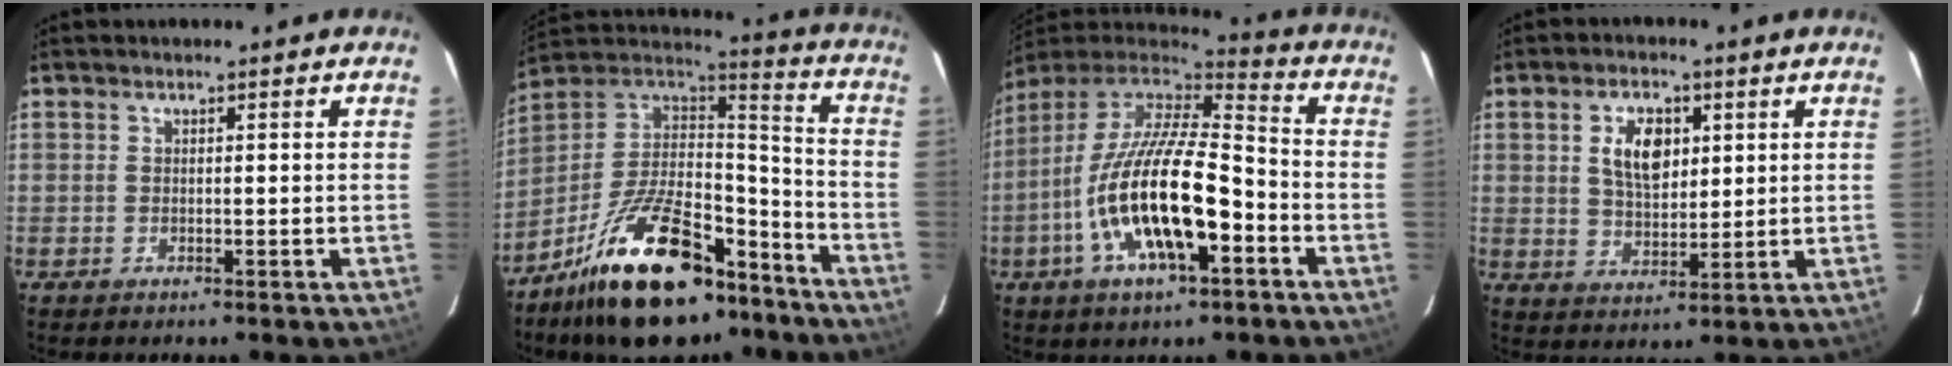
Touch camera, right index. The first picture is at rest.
{"total": 25.0, "force": [-16.1, 11.0, 15.7], "torque": [-0.292, 0.008, -0.251]}
{"total": 21.6, "force": [-7.4, 7.3, 18.9], "torque": [-0.358, -0.026, -0.136]}
{"total": 7.5, "force": [2.4, 4.2, 5.8], "torque": [-0.104, 0.010, 0.047]}